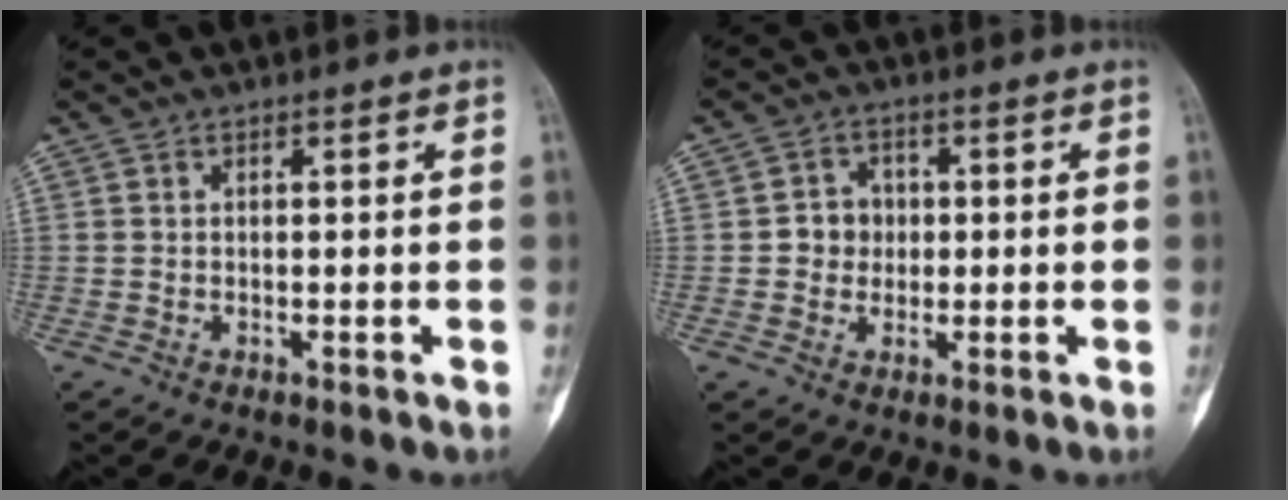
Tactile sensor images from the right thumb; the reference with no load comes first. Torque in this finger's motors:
{"motor_torque": [0.57, -0.04, 0.48, -0.16, -0.03]}